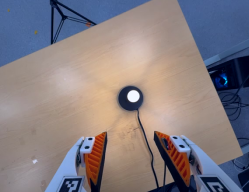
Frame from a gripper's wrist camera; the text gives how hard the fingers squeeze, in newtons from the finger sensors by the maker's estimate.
{"total": 0.0}